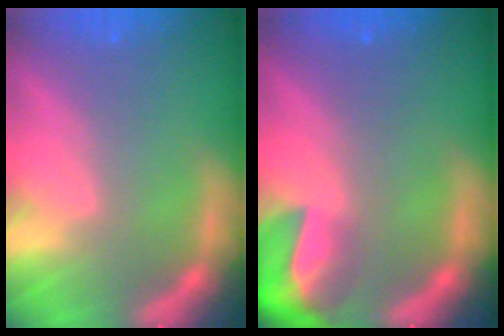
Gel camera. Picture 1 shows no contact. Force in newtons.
{"total": 7.4}